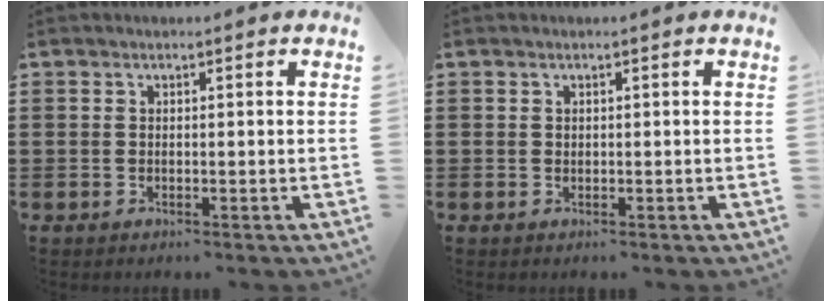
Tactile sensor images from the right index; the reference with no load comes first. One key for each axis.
{"total": 0.5, "fx": 0.3, "fy": 0.4, "fz": 0.1, "tx": -0.001, "ty": 0.004, "tz": 0.006}